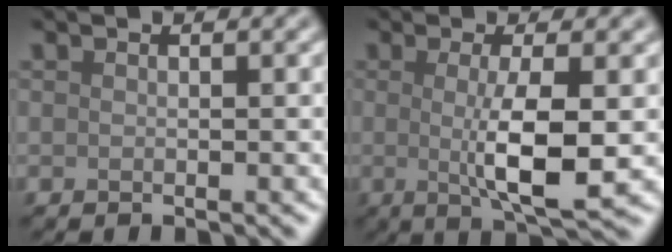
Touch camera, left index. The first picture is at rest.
{"total": 5.5, "force": [-0.2, 1.1, 5.4], "torque": [-0.092, -0.007, -0.002]}